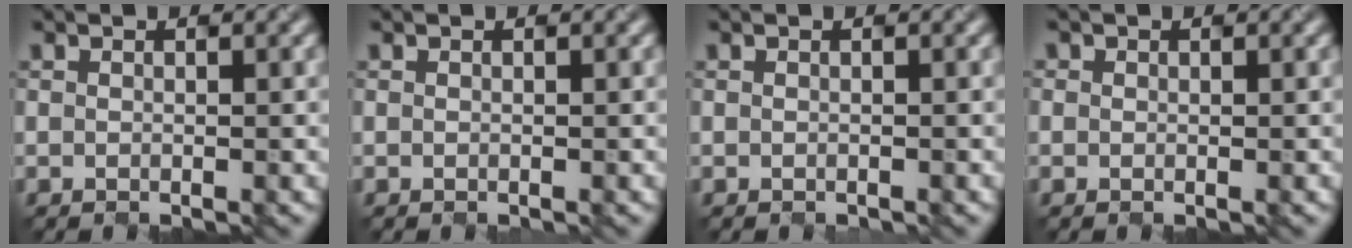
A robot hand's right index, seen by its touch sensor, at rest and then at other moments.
{"total": 0.0}
{"total": 0.0}
{"total": 1.1, "force": [-0.4, -0.6, -0.9], "torque": [-0.003, -0.009, 0.019]}